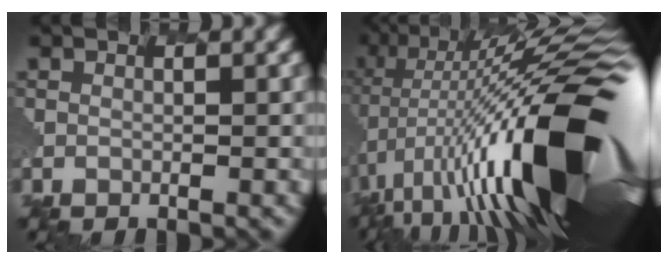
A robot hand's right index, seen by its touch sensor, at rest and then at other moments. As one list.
[{"total": 18.1, "force": [-1.3, 5.7, 17.1], "torque": [-0.277, 0.022, -0.042]}]